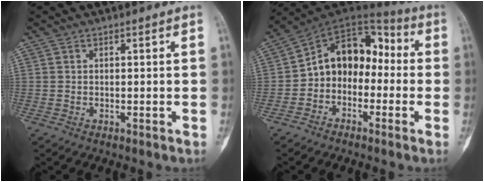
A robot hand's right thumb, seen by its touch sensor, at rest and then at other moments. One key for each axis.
{"total": 13.0, "fx": -1.6, "fy": 9.8, "fz": 8.3, "tx": -0.089, "ty": 0.063, "tz": -0.046}